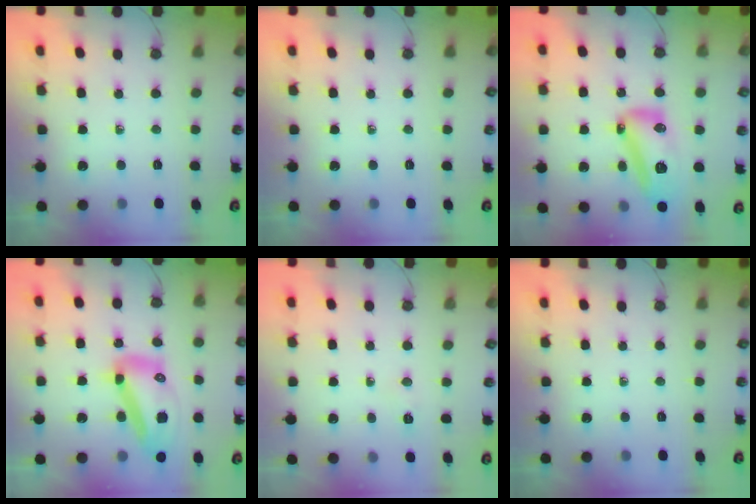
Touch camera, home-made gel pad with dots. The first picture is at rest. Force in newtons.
{"total": 0.0}
{"total": 14.4, "press": 14.3, "slide": 1.6}
{"total": 16.4, "press": 16.2, "slide": 2.1}
{"total": 4.8, "press": 3.0, "slide": 3.7}
{"total": 0.0}